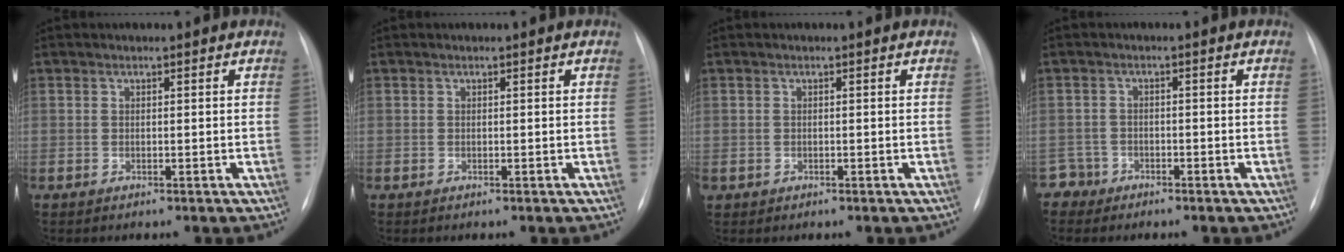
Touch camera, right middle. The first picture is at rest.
{"total": 0.0}
{"total": 0.5, "force": [-0.1, 0.5, 0.1], "torque": [0.001, 0.004, -0.001]}
{"total": 2.4, "force": [-1.7, 1.5, -0.9], "torque": [0.020, 0.008, -0.035]}